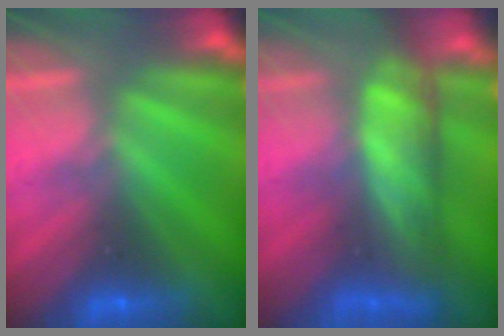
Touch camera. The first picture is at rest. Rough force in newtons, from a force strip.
{"total": 8.2}